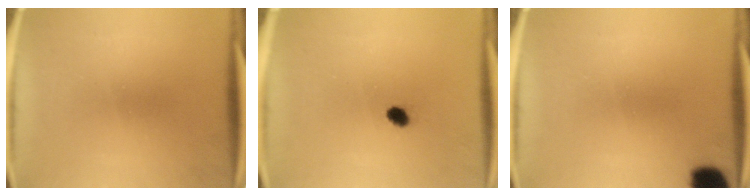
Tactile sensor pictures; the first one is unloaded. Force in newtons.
{"total": 1.7}
{"total": 7.2}